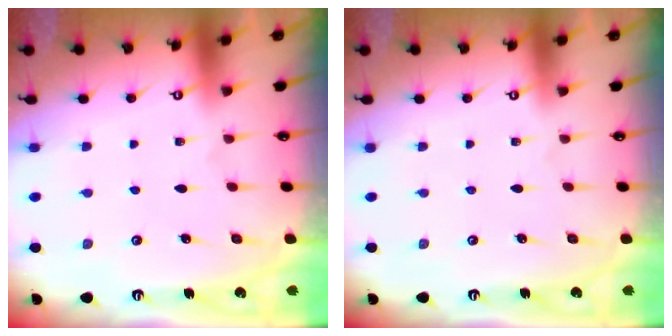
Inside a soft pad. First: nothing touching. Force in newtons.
{"total": 0.0}